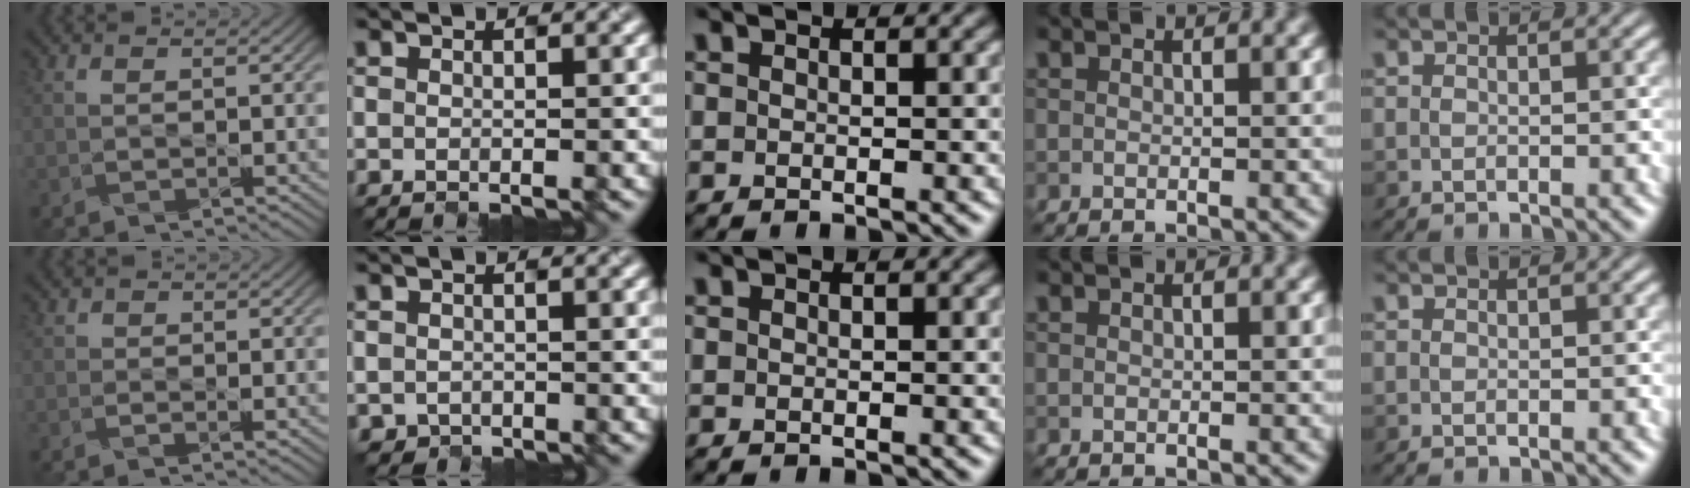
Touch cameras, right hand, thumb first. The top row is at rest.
{"thumb": {"total": 0.9, "force": [-0.7, 0.5, 0.3], "torque": [-0.003, -0.009, -0.014]}, "index": {"total": 0.7, "force": [-0.1, 0.4, -0.6], "torque": [0.008, -0.005, 0.003]}}